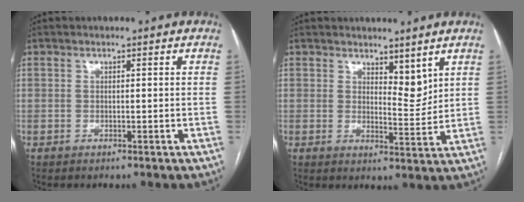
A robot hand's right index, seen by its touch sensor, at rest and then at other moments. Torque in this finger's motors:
{"motor_torque": [-0.31, 0.13, 0.08, 0.00]}